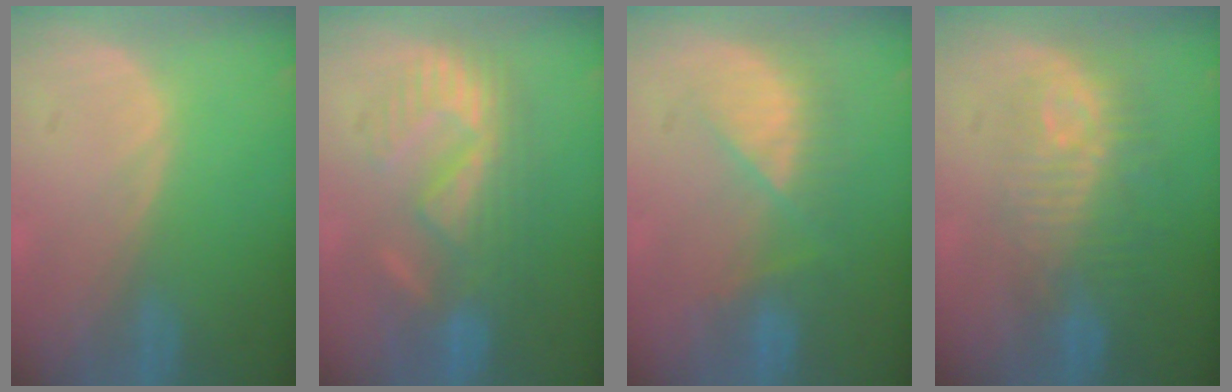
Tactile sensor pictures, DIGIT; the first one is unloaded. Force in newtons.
{"total": 9.3, "press": 9.0, "slide": 2.6}
{"total": 7.2, "press": 6.6, "slide": 2.9}
{"total": 9.7, "press": 8.7, "slide": 4.4}